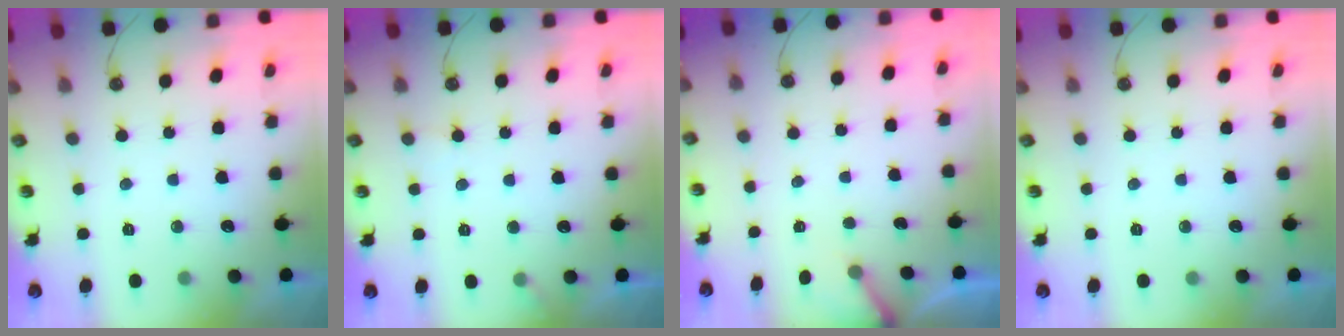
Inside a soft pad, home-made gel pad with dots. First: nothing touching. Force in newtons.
{"total": 6.6, "press": 6.5, "slide": 0.4}
{"total": 2.7, "press": 2.7, "slide": 0.2}
{"total": 0.0}